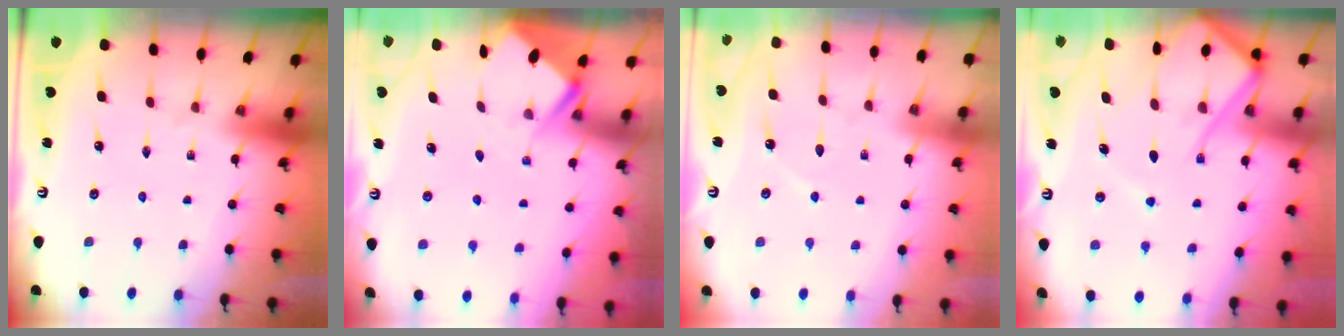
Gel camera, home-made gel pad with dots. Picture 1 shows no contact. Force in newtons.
{"total": 2.8, "press": 2.8, "slide": 0.4}
{"total": 3.7, "press": 3.7, "slide": 0.4}
{"total": 13.0, "press": 13.0, "slide": 1.1}